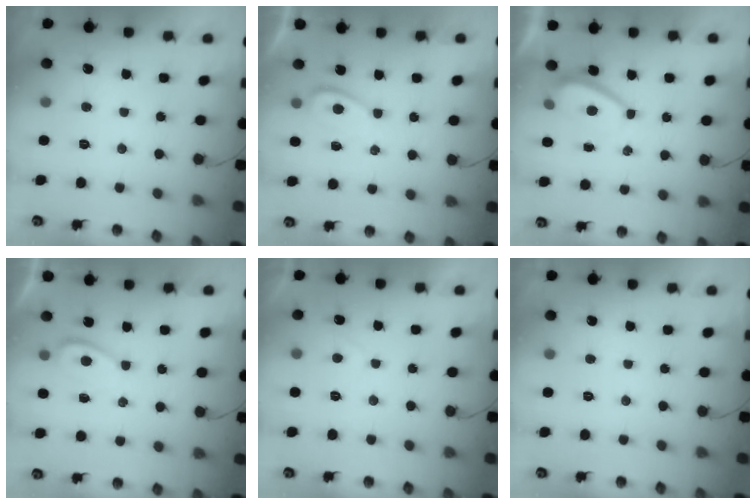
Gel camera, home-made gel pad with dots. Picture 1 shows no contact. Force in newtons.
{"total": 1.4, "press": 1.3, "slide": 0.5}
{"total": 2.0, "press": 1.9, "slide": 0.6}
{"total": 1.4, "press": 1.3, "slide": 0.5}
{"total": 1.5, "press": 1.3, "slide": 0.7}
{"total": 0.0}